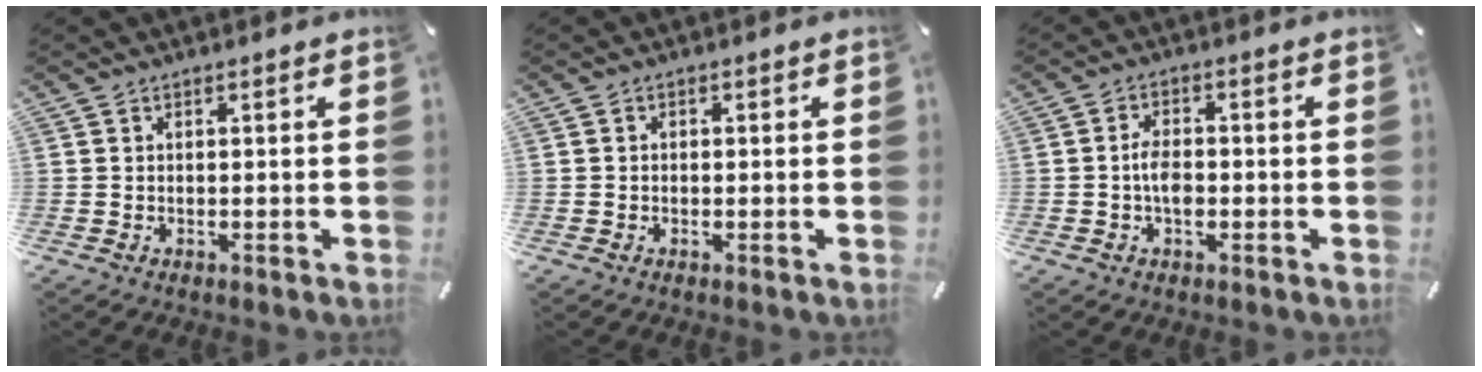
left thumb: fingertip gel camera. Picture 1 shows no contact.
{"total": 0.7, "force": [-0.2, 0.7, 0.3], "torque": [-0.004, 0.005, -0.006]}
{"total": 4.6, "force": [-1.0, 2.6, 3.6], "torque": [-0.071, 0.007, -0.018]}